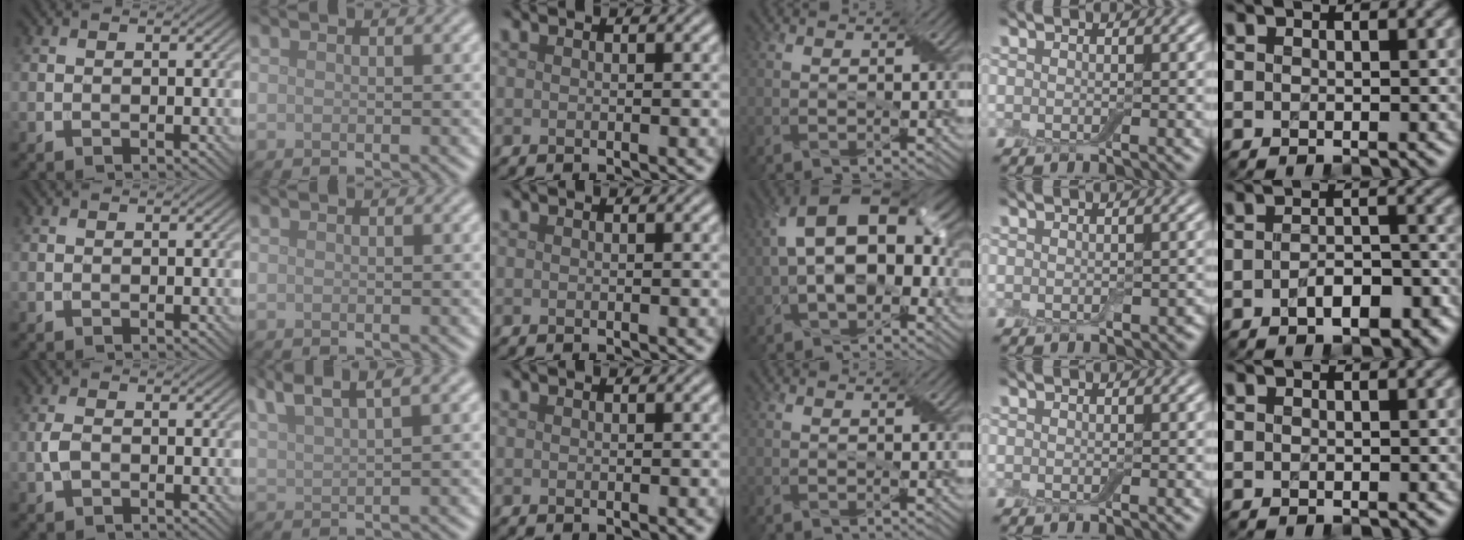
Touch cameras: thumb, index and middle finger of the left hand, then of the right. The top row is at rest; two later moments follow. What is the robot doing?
{"motion": "peel", "object": "aluminum foil"}